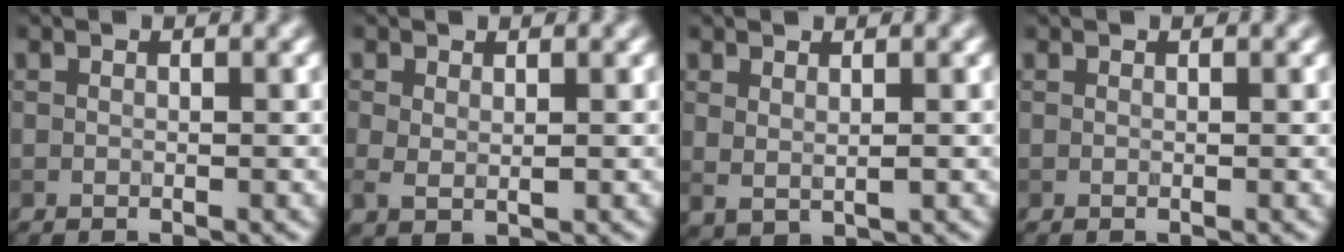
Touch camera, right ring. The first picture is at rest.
{"total": 1.5, "force": [0.4, 0.6, 1.3], "torque": [-0.030, -0.004, 0.009]}
{"total": 1.4, "force": [0.7, 0.4, 1.1], "torque": [-0.022, -0.010, 0.020]}
{"total": 0.0}